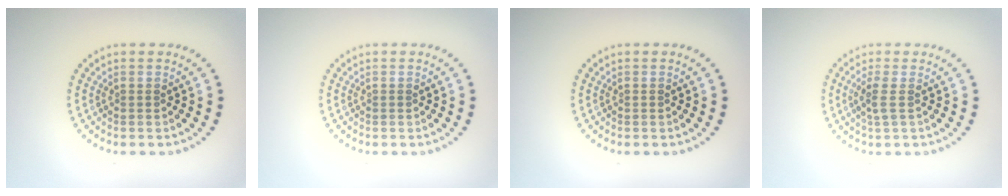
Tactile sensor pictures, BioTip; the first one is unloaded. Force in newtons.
{"total": 0.0}
{"total": 0.0}
{"total": 1.4, "press": 1.2, "slide": 0.8}